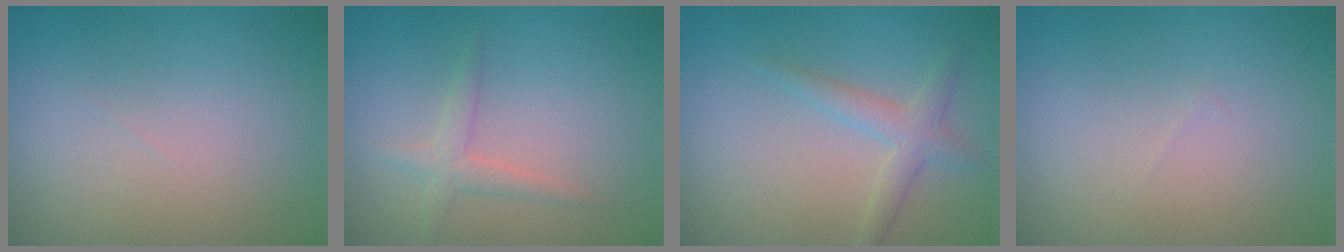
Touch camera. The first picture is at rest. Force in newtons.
{"total": 1.8, "press": 1.8, "slide": 0.0}
{"total": 2.2, "press": 2.2, "slide": 0.1}
{"total": 0.0}